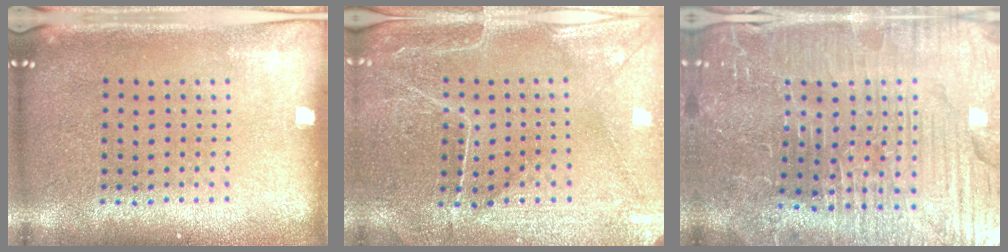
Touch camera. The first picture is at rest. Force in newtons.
{"total": 0.8, "press": 0.7, "slide": 0.4}
{"total": 4.8, "press": 4.7, "slide": 1.1}